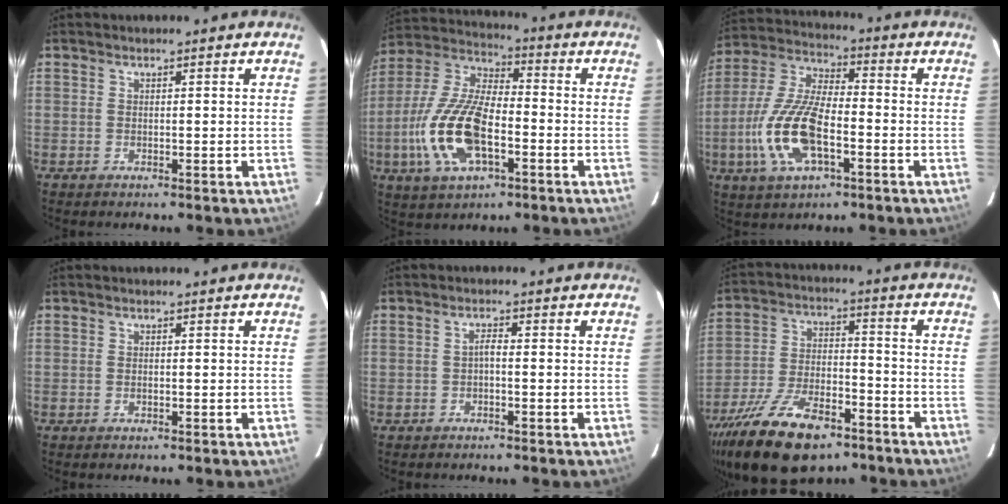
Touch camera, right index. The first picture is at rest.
{"total": 17.0, "force": [-5.1, 7.5, 14.4], "torque": [-0.315, -0.006, -0.097]}
{"total": 15.4, "force": [-4.8, 6.3, 13.2], "torque": [-0.290, -0.005, -0.092]}
{"total": 0.0}
{"total": 1.1, "force": [-0.5, 0.3, 1.0], "torque": [-0.019, 0.006, -0.009]}
{"total": 19.2, "force": [-13.1, 8.3, 11.3], "torque": [-0.233, -0.027, -0.220]}